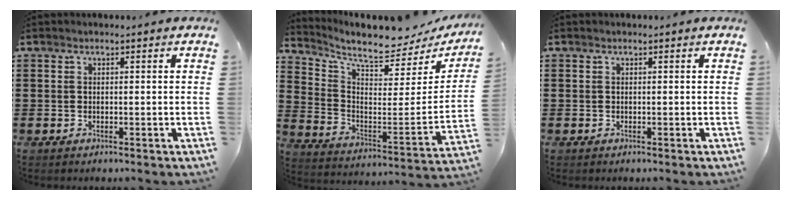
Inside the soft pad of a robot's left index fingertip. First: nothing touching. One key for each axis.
{"total": 7.6, "fx": 6.8, "fy": 0.9, "fz": 3.2, "tx": -0.090, "ty": -0.064, "tz": 0.113}
{"total": 0.0}